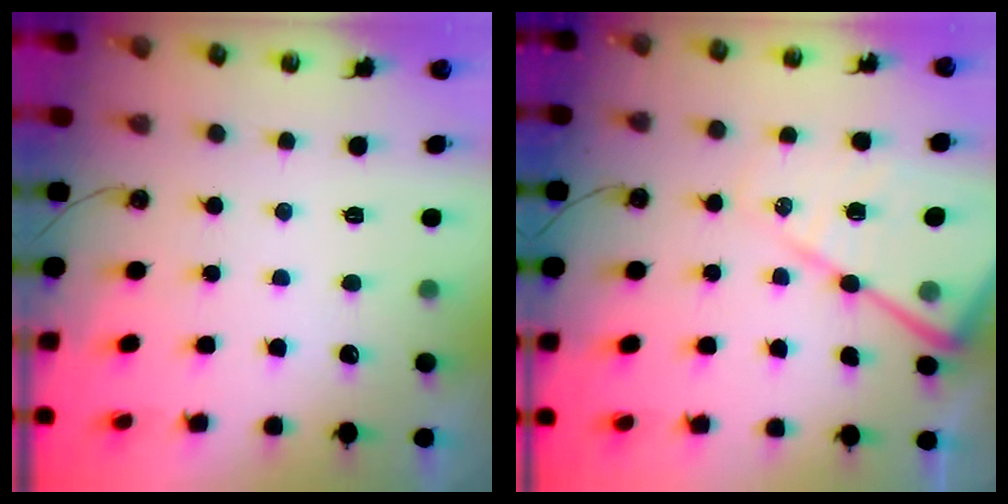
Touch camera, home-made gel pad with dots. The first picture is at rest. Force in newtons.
{"total": 16.8, "press": 16.7, "slide": 1.6}